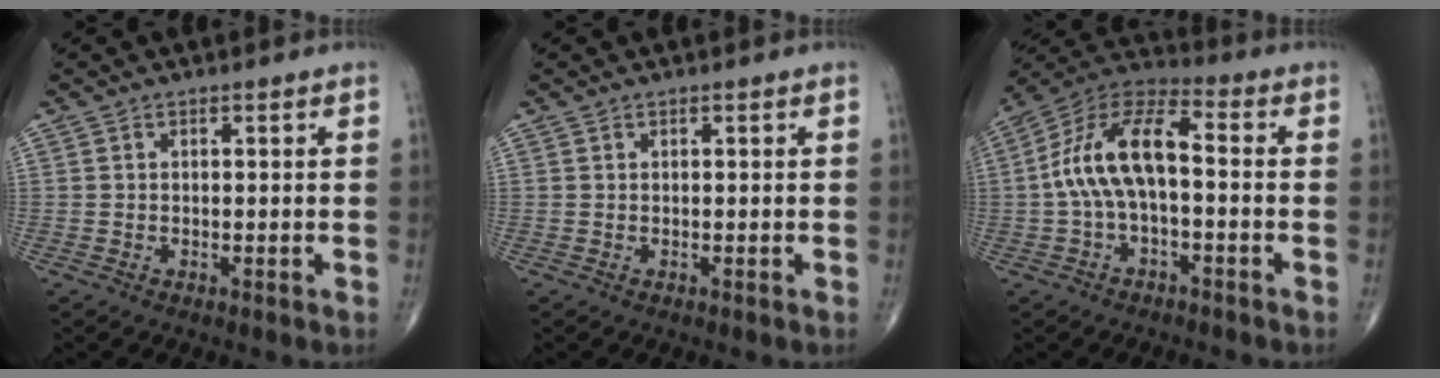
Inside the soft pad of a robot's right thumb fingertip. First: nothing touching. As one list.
[{"total": 0.0}, {"total": 13.1, "force": [-0.8, 6.1, 11.6], "torque": [-0.220, 0.049, -0.024]}]